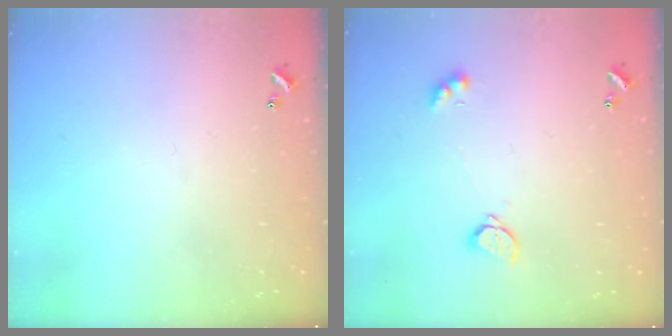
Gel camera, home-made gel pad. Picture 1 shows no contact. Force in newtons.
{"total": 2.1, "press": 2.1, "slide": 0.5}